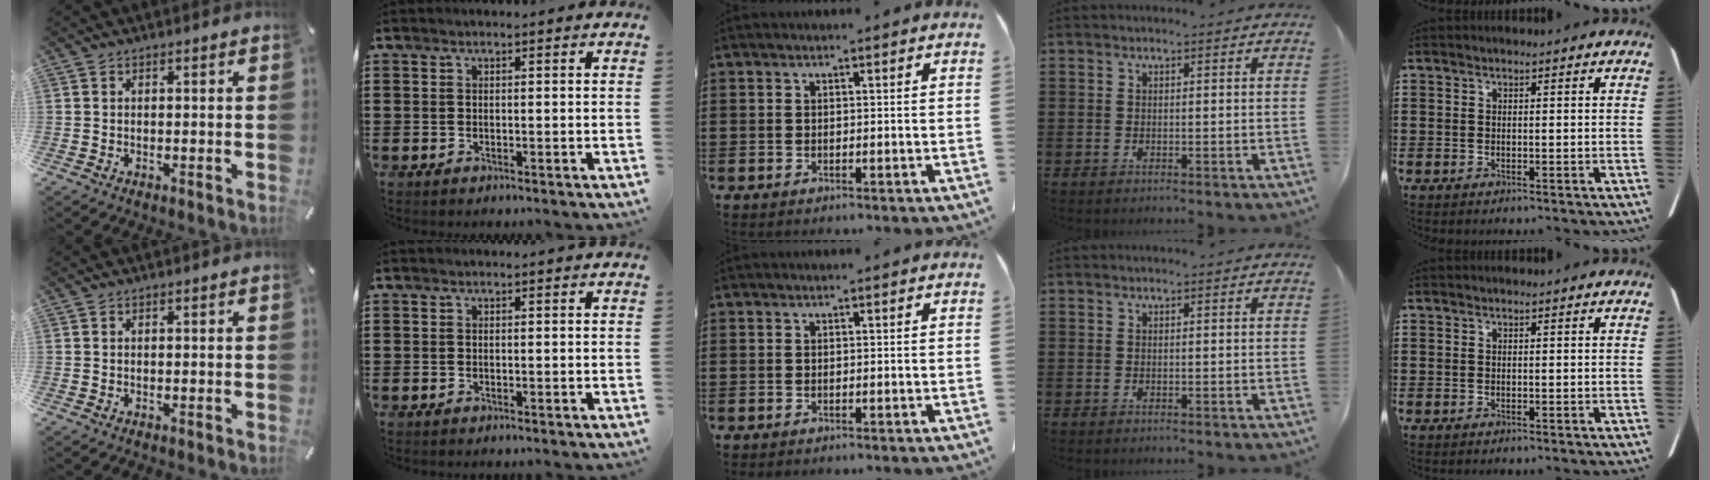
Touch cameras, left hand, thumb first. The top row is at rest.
{}